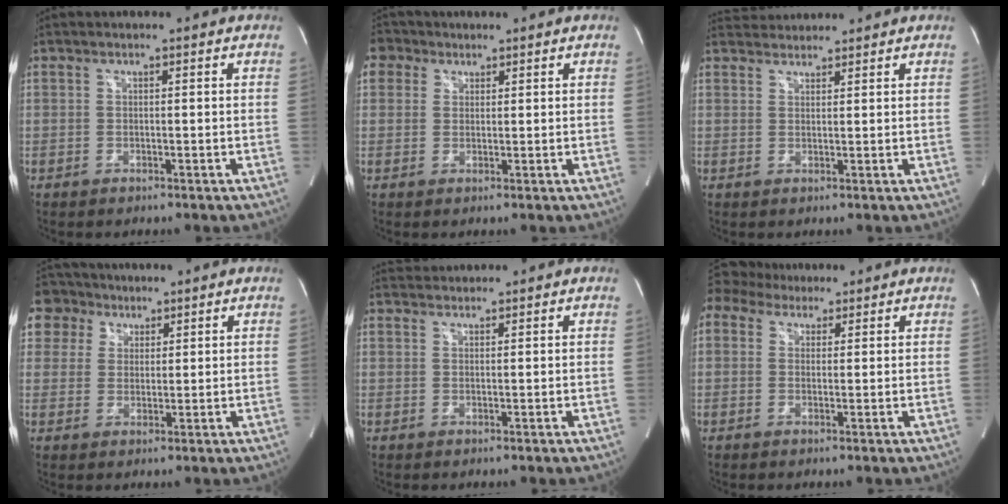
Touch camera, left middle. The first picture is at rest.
{"total": 3.9, "force": [2.1, 3.3, 0.6], "torque": [-0.015, 0.019, 0.039]}
{"total": 4.0, "force": [4.0, 0.6, 0.2], "torque": [-0.010, 0.031, 0.072]}
{"total": 7.5, "force": [4.6, 6.0, 0.3], "torque": [-0.008, 0.025, 0.089]}
{"total": 2.5, "force": [2.5, 0.2, -0.2], "torque": [-0.007, 0.023, 0.051]}
{"total": 5.6, "force": [4.6, 3.0, 1.1], "torque": [-0.035, 0.038, 0.089]}